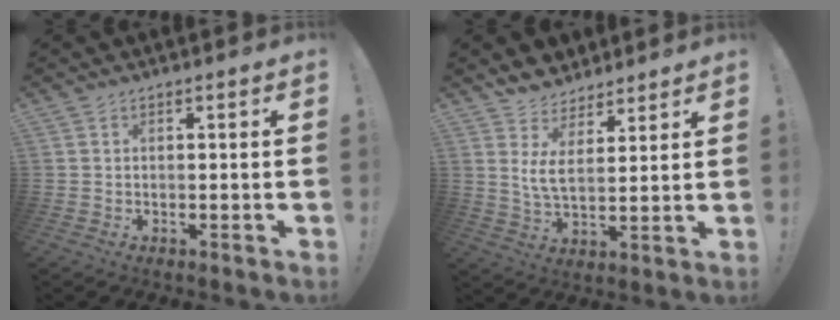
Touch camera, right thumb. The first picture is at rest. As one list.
[{"total": 7.9, "force": [5.0, 3.7, 4.9], "torque": [-0.086, -0.028, 0.096]}]